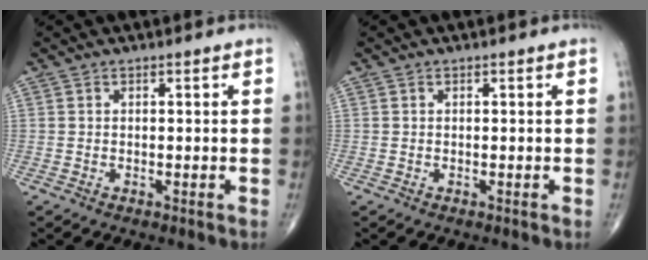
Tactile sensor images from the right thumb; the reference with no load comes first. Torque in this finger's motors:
{"motor_torque": [0.00, 0.00, 0.00, 0.00, -0.01]}